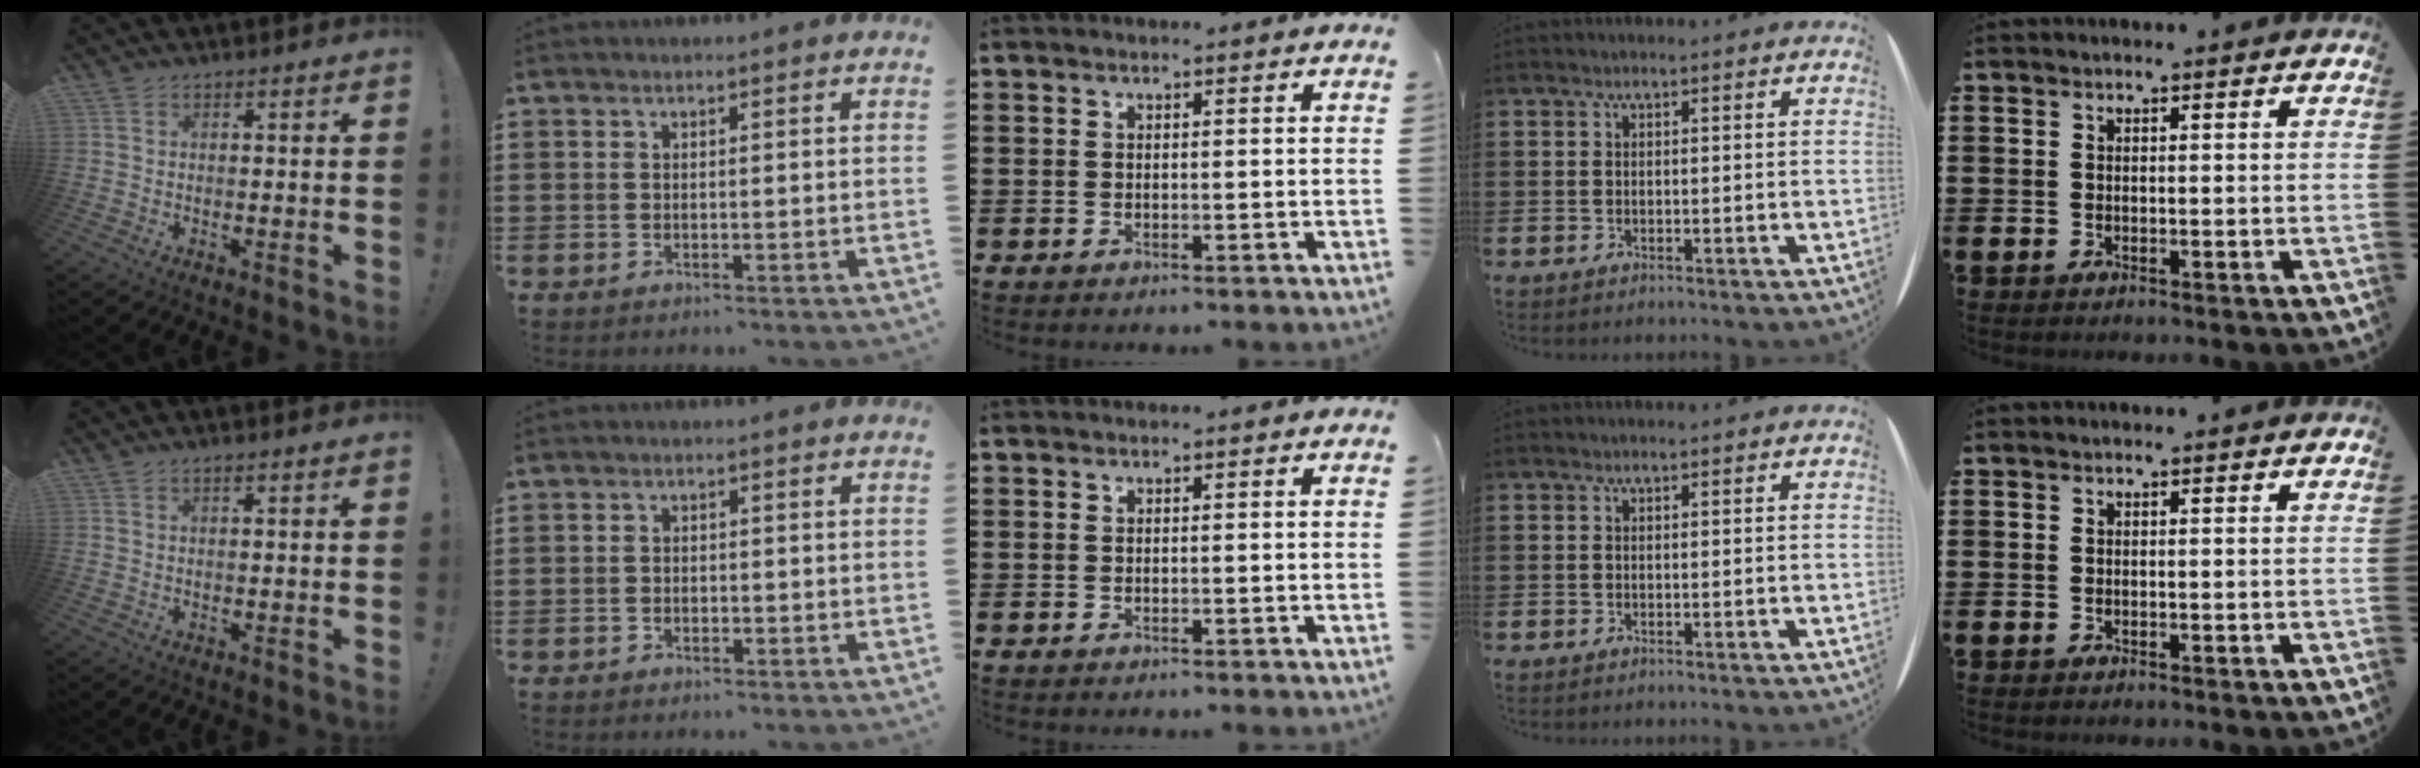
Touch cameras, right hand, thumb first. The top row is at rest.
{"thumb": {"total": 0.5, "force": [0.2, 0.0, 0.5], "torque": [-0.018, 0.004, 0.005]}, "index": {"total": 0.8, "force": [-0.4, 0.6, 0.2], "torque": [-0.005, 0.002, -0.010]}}